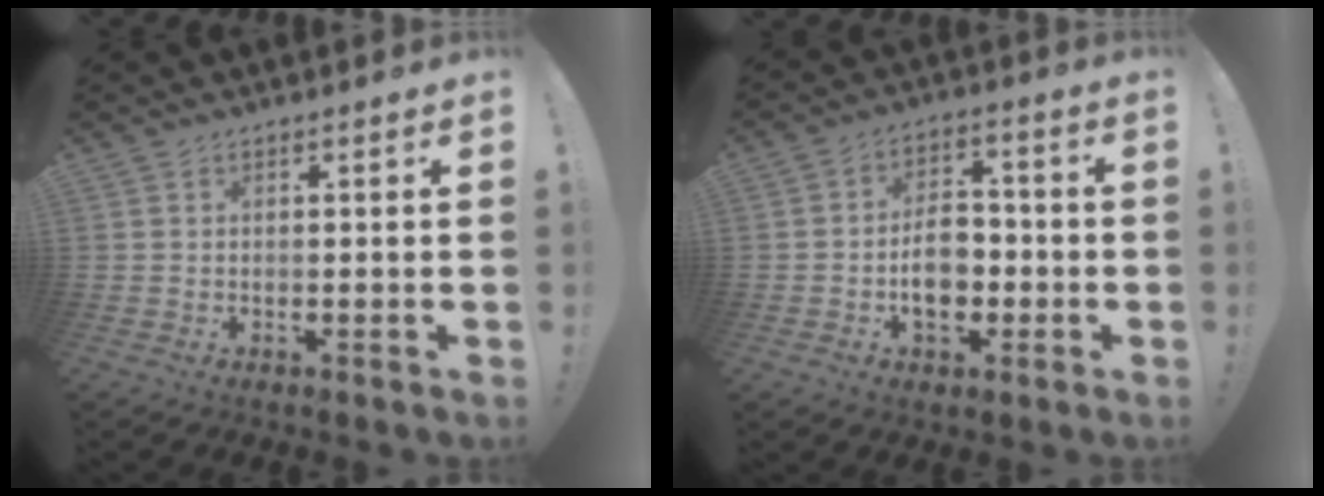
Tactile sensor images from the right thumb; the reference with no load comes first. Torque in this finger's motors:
{"motor_torque": [2.59, 2.18, 0.46, -0.33, 0.01]}